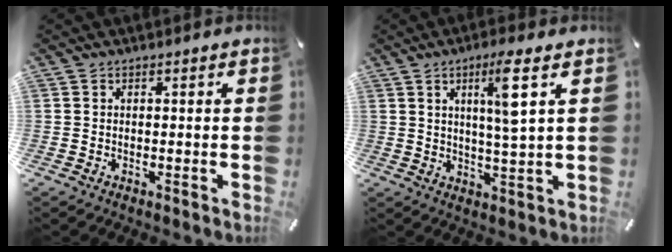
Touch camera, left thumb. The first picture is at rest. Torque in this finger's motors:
{"motor_torque": [0.44, -0.19, 0.47, 0.13, 0.09]}